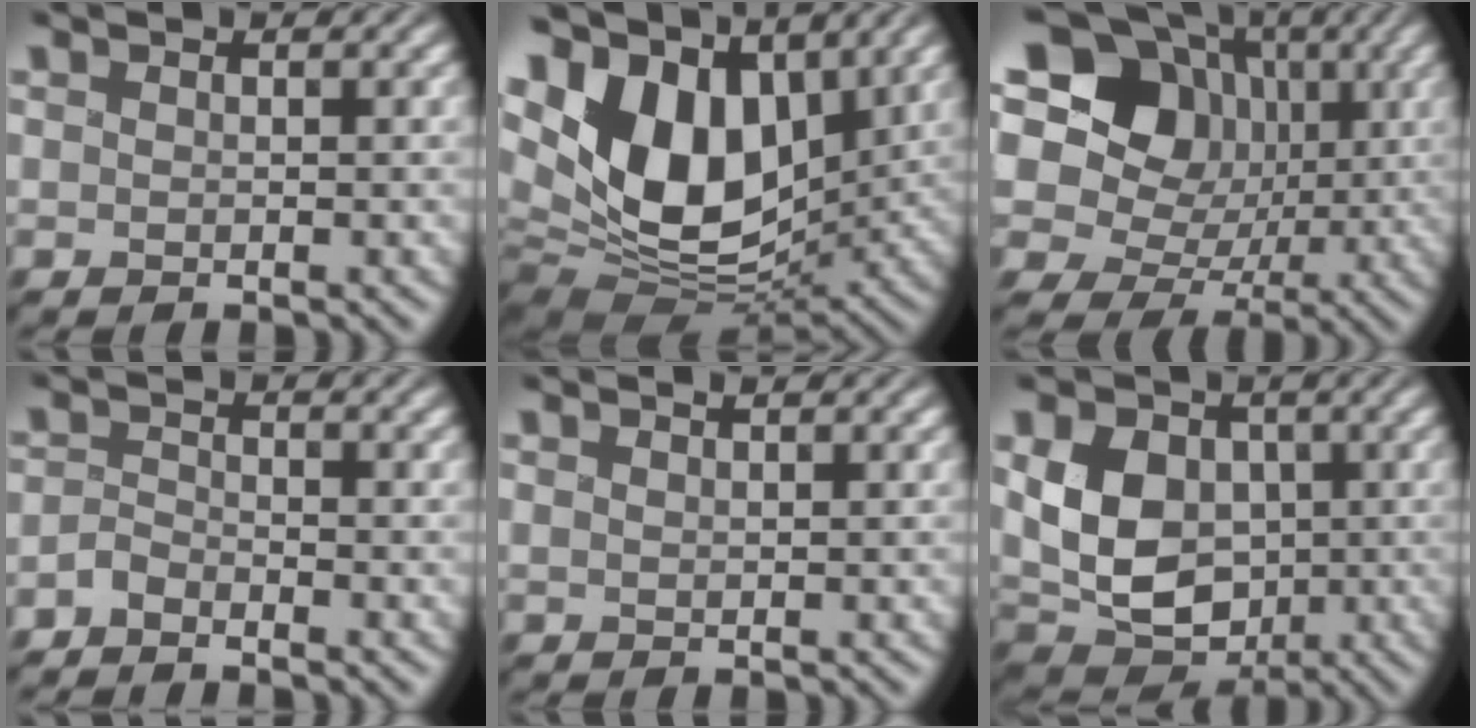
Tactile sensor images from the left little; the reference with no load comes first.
{"total": 13.4, "force": [3.0, 8.7, 9.7], "torque": [-0.195, 0.014, 0.038]}
{"total": 16.9, "force": [2.7, 14.7, 7.9], "torque": [-0.175, 0.048, 0.008]}
{"total": 1.7, "force": [-1.6, 0.3, 0.3], "torque": [-0.003, 0.005, -0.040]}
{"total": 0.9, "force": [0.5, 0.2, 0.7], "torque": [-0.010, 0.002, 0.001]}
{"total": 8.0, "force": [0.4, 6.1, 5.1], "torque": [-0.106, -0.005, -0.004]}